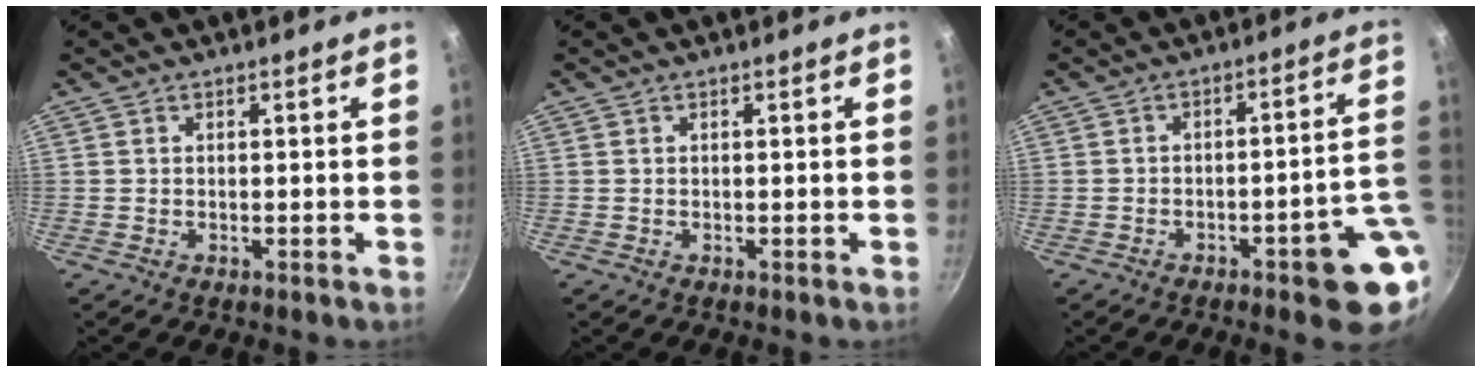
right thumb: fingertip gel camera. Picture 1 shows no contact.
{"total": 0.0}
{"total": 10.5, "force": [-3.4, 2.7, 9.5], "torque": [-0.089, 0.035, -0.040]}